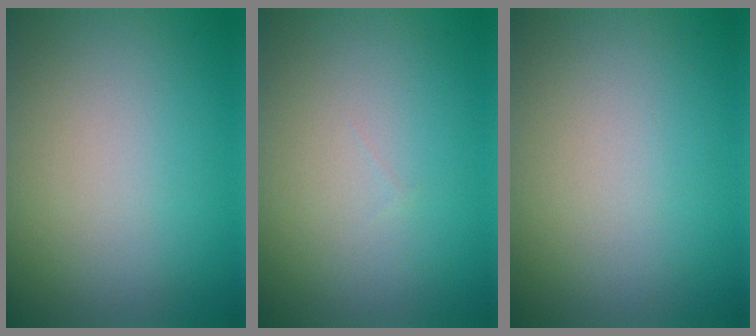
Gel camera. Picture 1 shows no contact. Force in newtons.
{"total": 0.0}
{"total": 0.0}